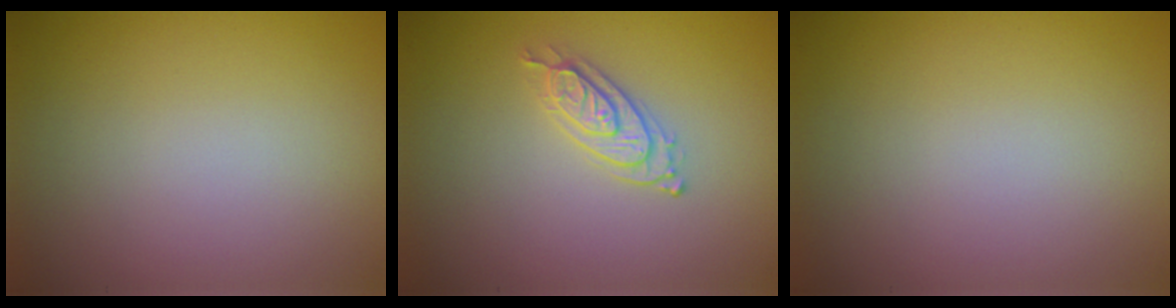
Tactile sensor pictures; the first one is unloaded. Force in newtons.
{"total": 2.2, "press": 2.1, "slide": 0.6}
{"total": 0.0}